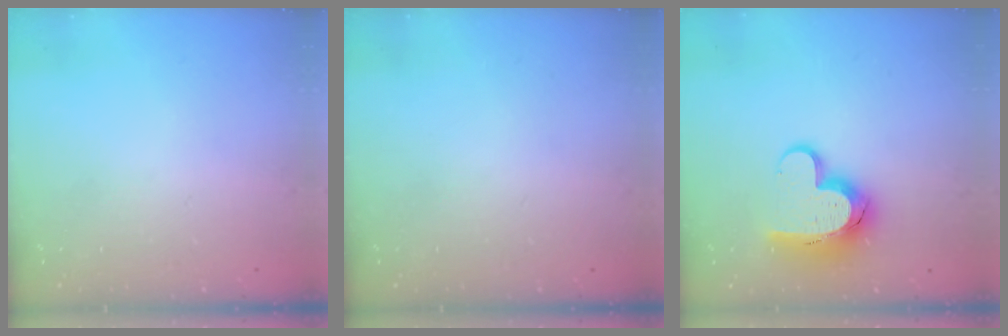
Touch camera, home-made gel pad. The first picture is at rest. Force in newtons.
{"total": 0.0}
{"total": 13.6, "press": 13.5, "slide": 1.3}